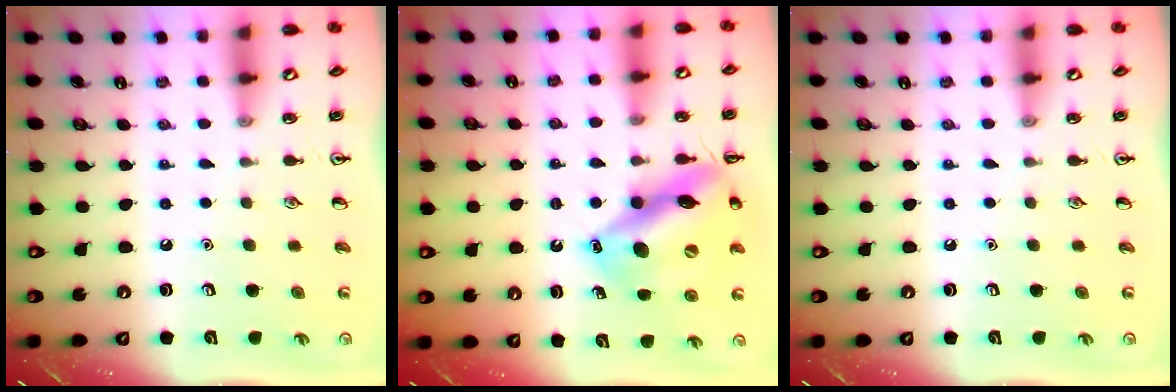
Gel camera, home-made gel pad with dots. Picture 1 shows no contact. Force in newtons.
{"total": 16.6, "press": 16.4, "slide": 2.4}
{"total": 0.0}